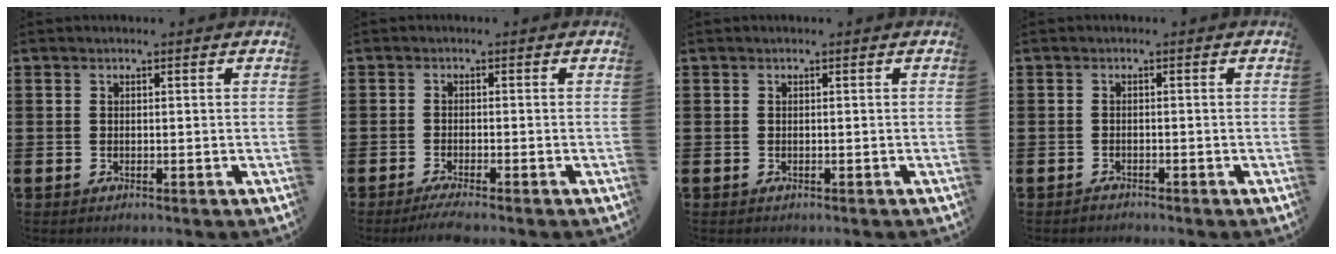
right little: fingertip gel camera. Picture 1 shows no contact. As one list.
[{"total": 2.0, "force": [-1.4, 0.1, 1.4], "torque": [-0.023, 0.002, -0.027]}, {"total": 0.0}, {"total": 1.0, "force": [-0.9, 0.0, -0.2], "torque": [-0.001, 0.003, -0.020]}]